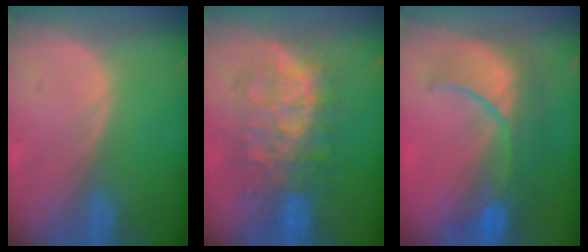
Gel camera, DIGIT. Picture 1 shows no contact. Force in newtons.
{"total": 9.4, "press": 9.3, "slide": 0.6}
{"total": 9.2, "press": 9.0, "slide": 2.3}